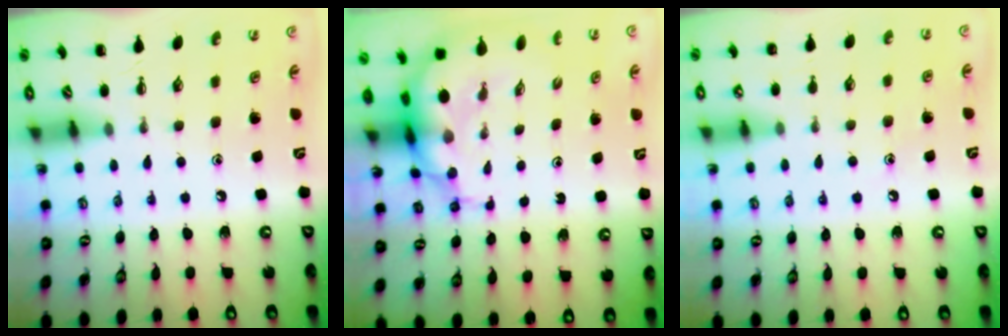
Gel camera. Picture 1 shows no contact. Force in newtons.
{"total": 8.3, "press": 8.1, "slide": 2.0}
{"total": 7.5, "press": 7.3, "slide": 1.6}